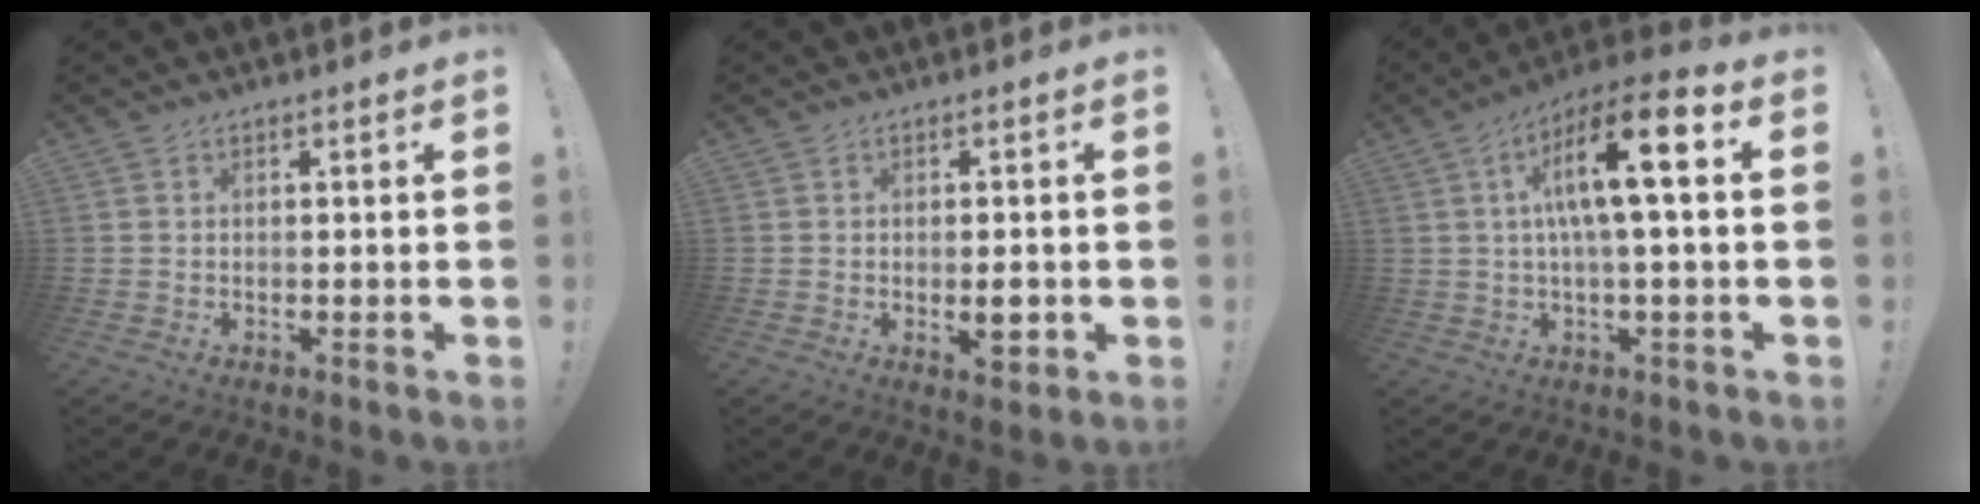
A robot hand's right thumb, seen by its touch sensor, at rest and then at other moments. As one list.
[{"total": 3.4, "force": [-0.9, 1.5, 2.9], "torque": [-0.034, 0.003, -0.015]}, {"total": 13.9, "force": [2.7, 2.9, 13.3], "torque": [-0.226, 0.001, 0.033]}]